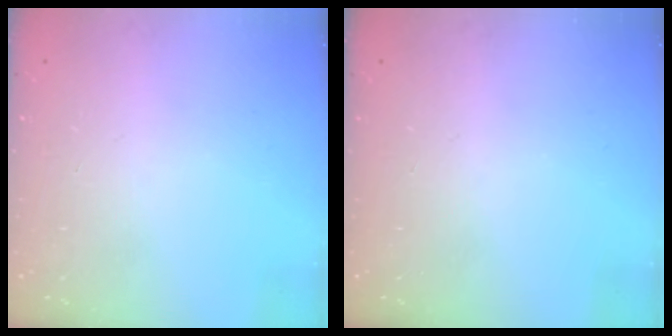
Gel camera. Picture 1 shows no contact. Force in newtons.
{"total": 0.0}